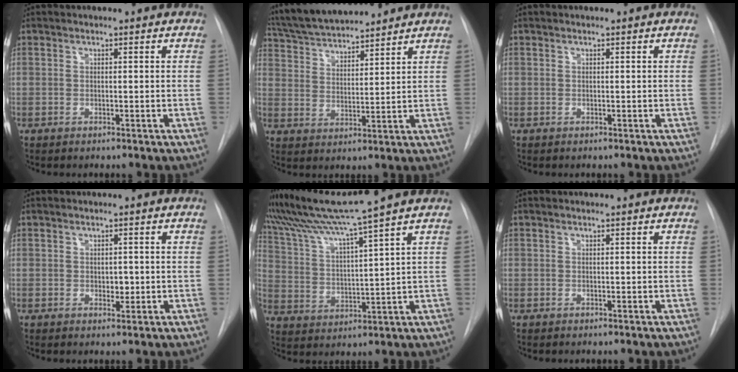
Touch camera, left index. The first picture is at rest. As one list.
[{"total": 12.9, "force": [11.9, 1.9, 4.6], "torque": [-0.090, 0.027, 0.213]}, {"total": 0.0}, {"total": 1.6, "force": [-0.1, 1.0, 1.2], "torque": [-0.014, 0.000, 0.002]}, {"total": 10.9, "force": [9.3, -2.7, 4.9], "torque": [-0.098, 0.003, 0.180]}, {"total": 0.0}]